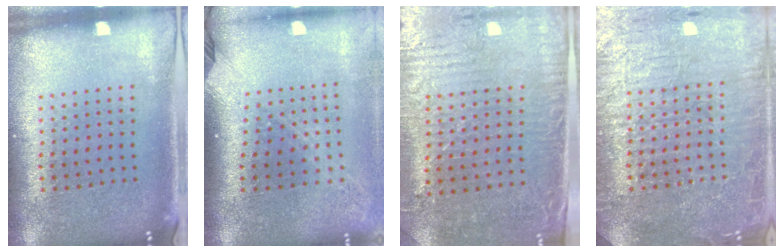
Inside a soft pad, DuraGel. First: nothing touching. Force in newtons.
{"total": 2.2, "press": 1.6, "slide": 1.5}
{"total": 3.2, "press": 2.8, "slide": 1.6}
{"total": 5.1, "press": 5.0, "slide": 0.8}